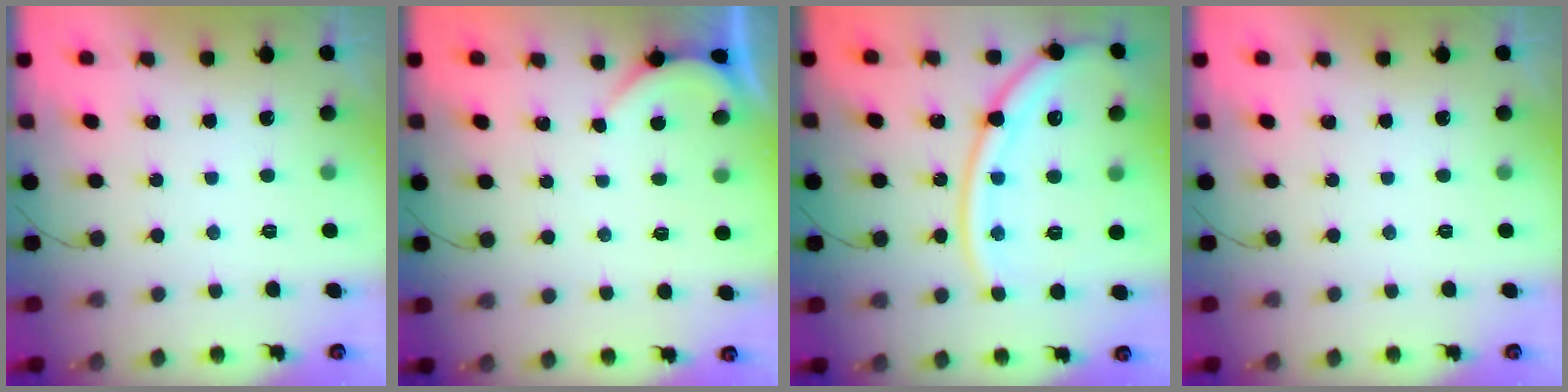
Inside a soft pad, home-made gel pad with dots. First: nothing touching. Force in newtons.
{"total": 1.9, "press": 1.9, "slide": 0.3}
{"total": 16.2, "press": 16.2, "slide": 1.5}
{"total": 0.0}